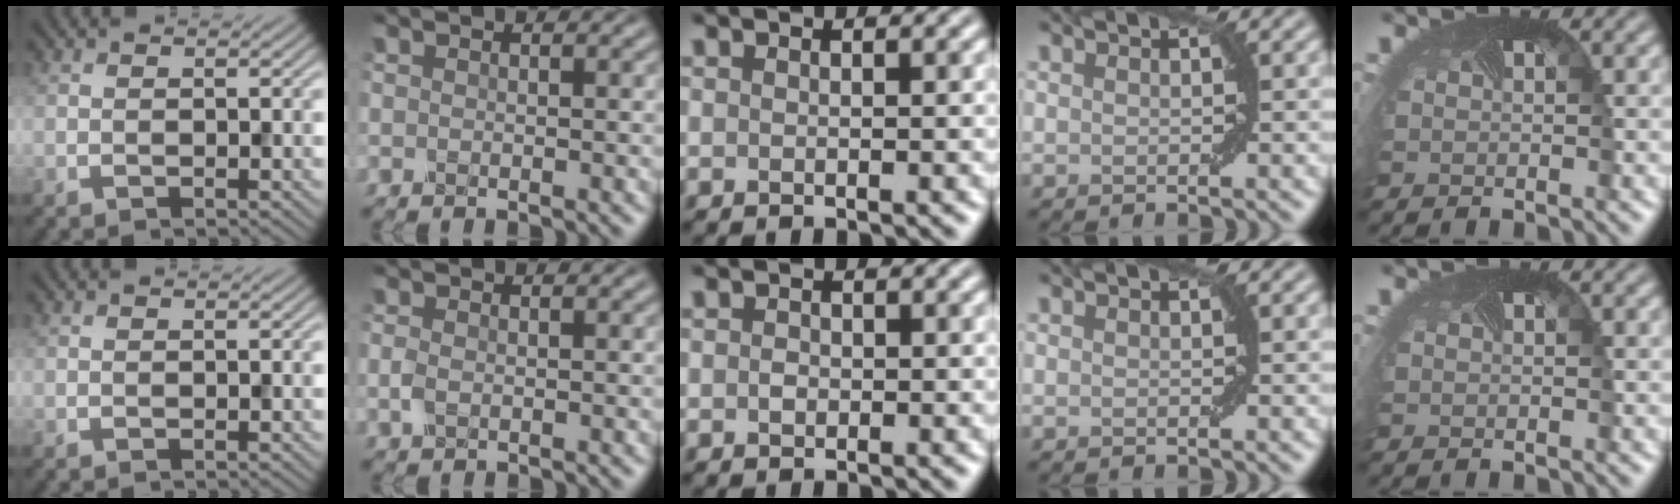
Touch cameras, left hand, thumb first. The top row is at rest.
{"index": {"total": 1.2, "force": [-0.3, 0.8, 0.8], "torque": [-0.021, -0.003, -0.004]}, "middle": {"total": 0.7, "force": [-0.1, 0.6, 0.4], "torque": [-0.007, -0.001, -0.004]}}